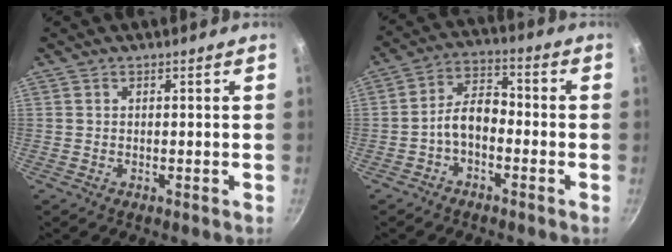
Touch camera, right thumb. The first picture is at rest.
{"total": 6.9, "force": [-2.4, 4.1, 4.9], "torque": [-0.074, 0.040, -0.054]}